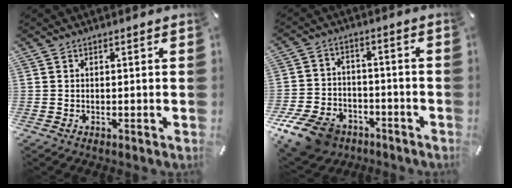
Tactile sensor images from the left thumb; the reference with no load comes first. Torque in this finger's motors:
{"motor_torque": [-0.07, 1.28, 0.34, 0.24, 0.26]}